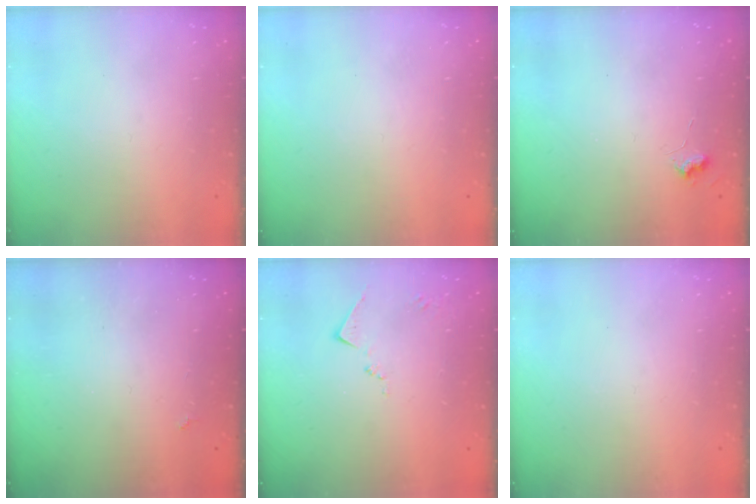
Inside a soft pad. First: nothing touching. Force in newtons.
{"total": 0.0}
{"total": 4.7, "press": 4.7, "slide": 0.7}
{"total": 1.4, "press": 1.3, "slide": 0.4}
{"total": 7.8, "press": 7.7, "slide": 0.8}
{"total": 0.0}